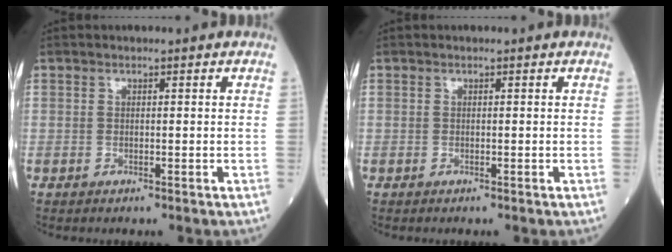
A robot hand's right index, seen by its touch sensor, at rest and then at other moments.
{"total": 0.0}